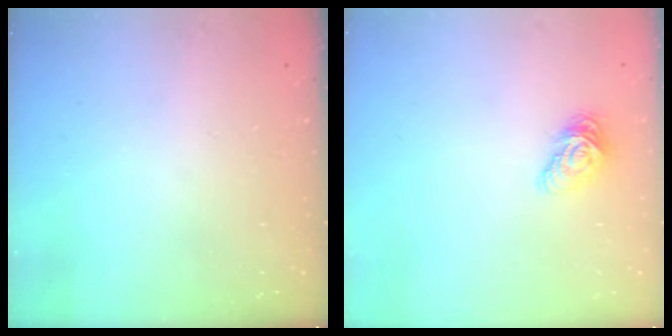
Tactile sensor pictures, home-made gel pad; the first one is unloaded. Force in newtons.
{"total": 8.2, "press": 8.2, "slide": 0.4}